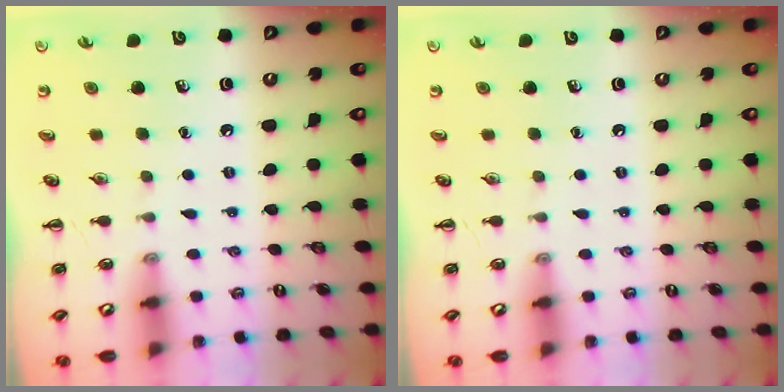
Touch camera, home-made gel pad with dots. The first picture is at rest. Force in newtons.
{"total": 0.0}